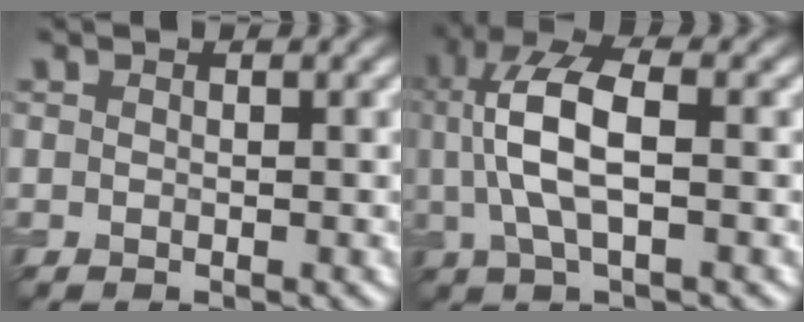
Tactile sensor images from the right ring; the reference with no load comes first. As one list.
[{"total": 6.9, "force": [0.7, 2.7, 6.3], "torque": [-0.136, 0.008, 0.009]}]